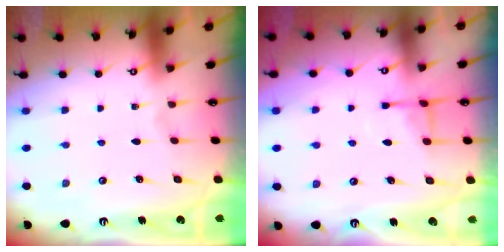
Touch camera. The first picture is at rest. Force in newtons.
{"total": 5.9, "press": 5.8, "slide": 0.8}